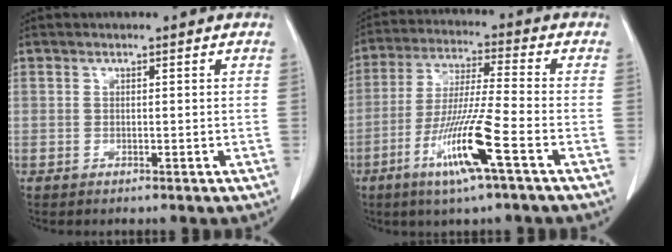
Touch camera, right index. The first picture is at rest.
{"total": 12.2, "force": [-5.5, -0.5, 10.9], "torque": [-0.216, -0.020, -0.106]}